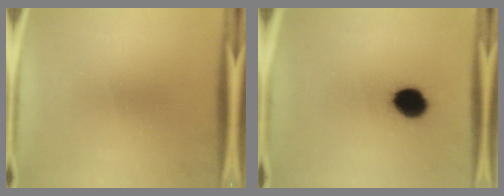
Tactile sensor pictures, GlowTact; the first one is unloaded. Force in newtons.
{"total": 8.8}